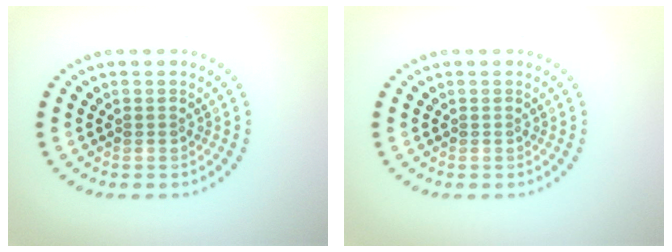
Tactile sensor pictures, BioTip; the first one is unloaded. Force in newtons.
{"total": 0.0}